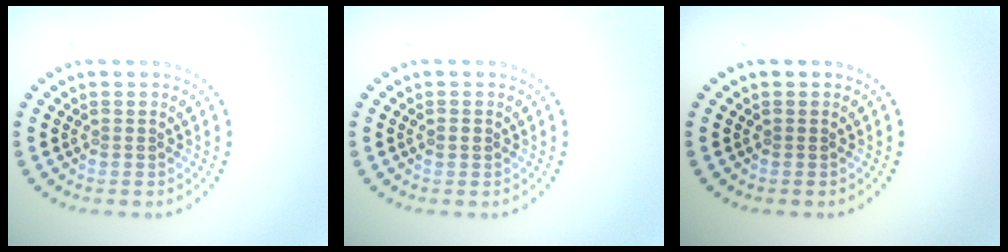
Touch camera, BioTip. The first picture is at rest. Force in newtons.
{"total": 0.7, "press": 0.7, "slide": 0.0}
{"total": 0.0}